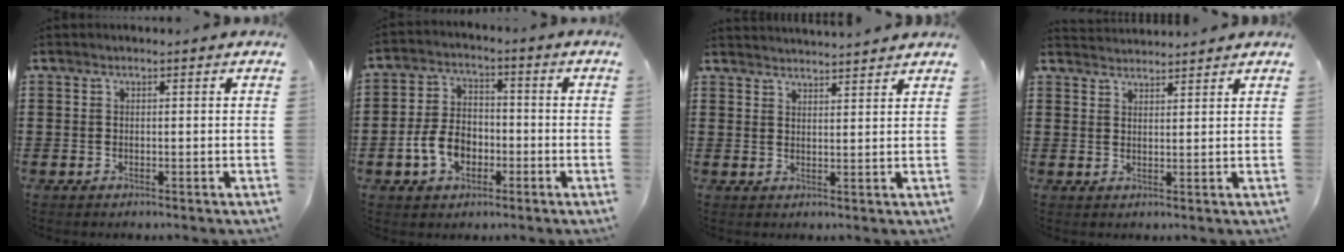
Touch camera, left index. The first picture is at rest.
{"total": 7.2, "force": [-2.6, 4.9, 4.6], "torque": [-0.116, 0.004, -0.056]}
{"total": 2.5, "force": [2.5, -0.4, -0.2], "torque": [-0.004, -0.010, 0.047]}
{"total": 2.2, "force": [2.2, 0.0, -0.3], "torque": [-0.001, -0.005, 0.043]}